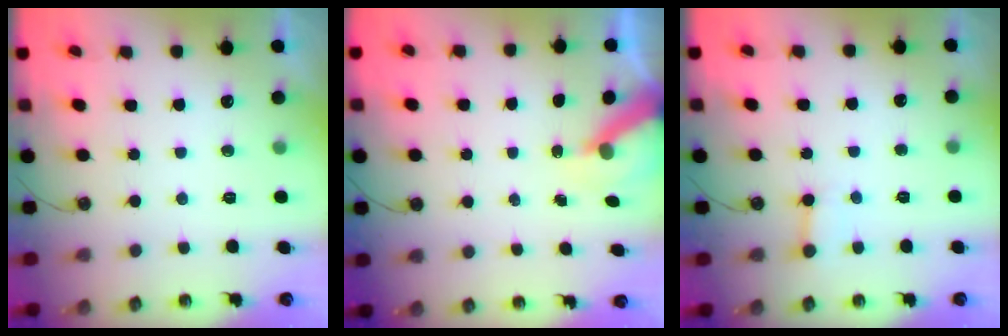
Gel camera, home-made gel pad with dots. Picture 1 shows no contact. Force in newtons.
{"total": 6.2, "press": 6.1, "slide": 0.4}
{"total": 3.5, "press": 3.4, "slide": 0.5}